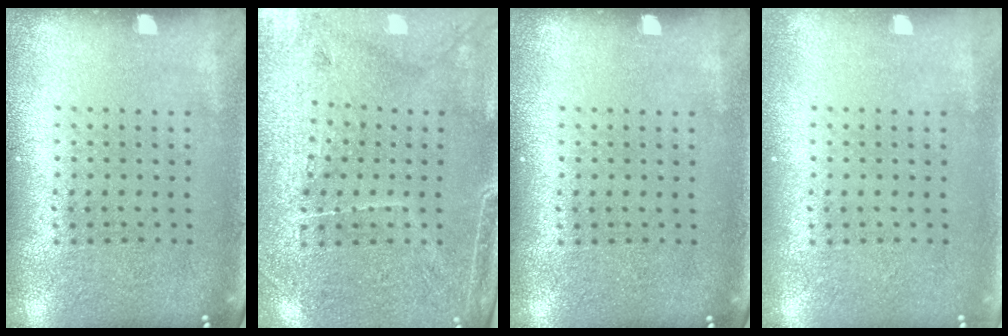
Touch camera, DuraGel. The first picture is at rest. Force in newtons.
{"total": 3.2, "press": 3.0, "slide": 1.3}
{"total": 0.0}
{"total": 0.5, "press": 0.5, "slide": 0.2}